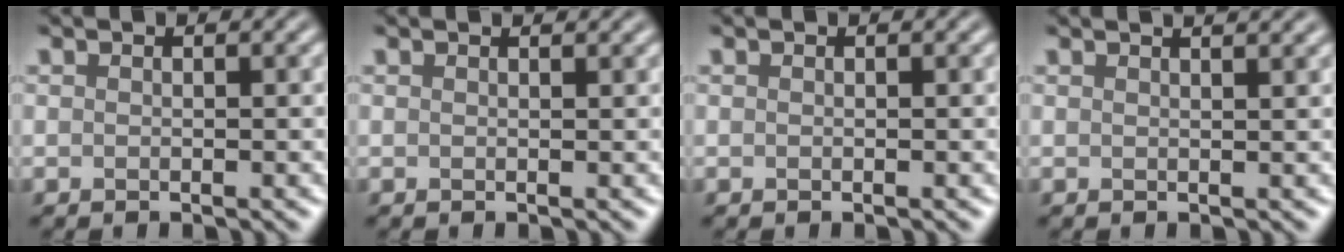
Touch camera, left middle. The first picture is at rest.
{"total": 1.0, "force": [1.0, 0.2, 0.3], "torque": [-0.004, -0.001, 0.009]}
{"total": 0.0}
{"total": 3.0, "force": [2.2, 1.1, 1.6], "torque": [0.005, 0.014, -0.002]}